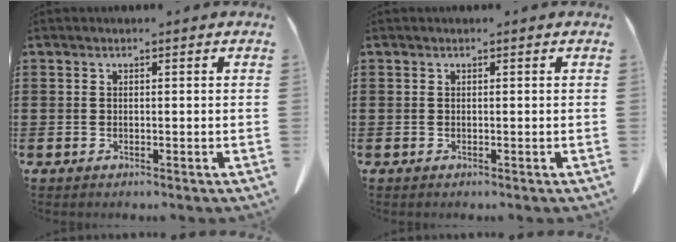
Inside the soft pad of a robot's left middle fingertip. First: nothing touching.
{"total": 0.0}